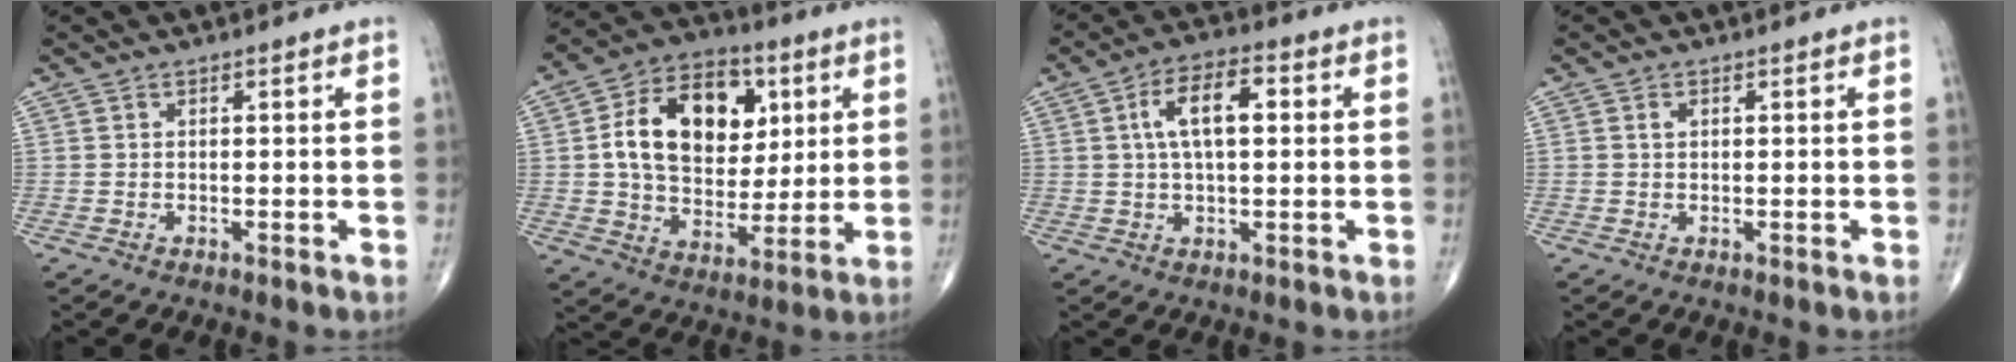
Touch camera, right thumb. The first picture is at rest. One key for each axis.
{"total": 19.4, "fx": 4.5, "fy": 13.3, "fz": 13.3, "tx": -0.186, "ty": 0.000, "tz": 0.076}
{"total": 9.1, "fx": 1.8, "fy": 4.2, "fz": 7.9, "tx": -0.136, "ty": 0.017, "tz": 0.025}
{"total": 1.0, "fx": 0.3, "fy": 0.7, "fz": 0.6, "tx": -0.013, "ty": 0.004, "tz": 0.005}